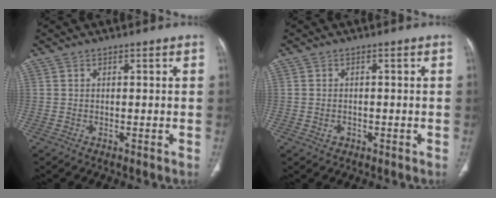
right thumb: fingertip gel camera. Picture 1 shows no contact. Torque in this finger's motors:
{"motor_torque": [-0.30, 0.03, -0.10, -0.03, -0.03]}